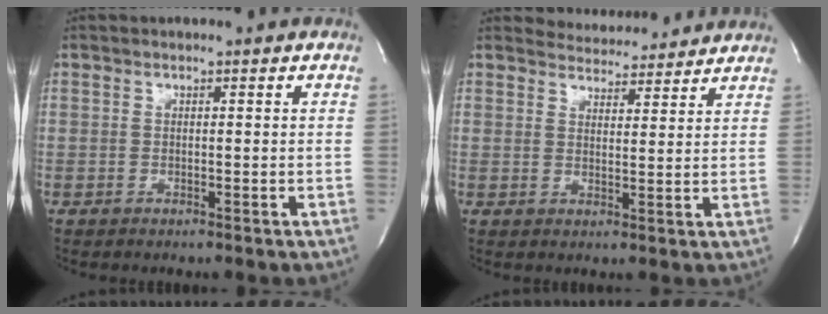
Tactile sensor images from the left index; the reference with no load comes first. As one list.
[{"total": 6.6, "force": [6.4, 1.3, 0.3], "torque": [-0.006, 0.004, 0.080]}]